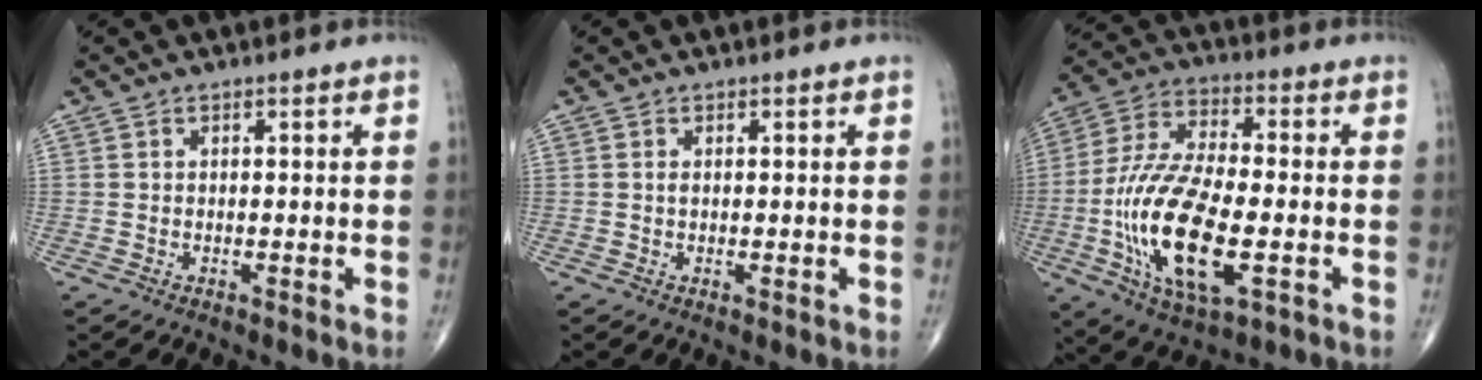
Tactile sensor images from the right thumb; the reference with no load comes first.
{"total": 0.6, "force": [0.1, 0.2, 0.6], "torque": [-0.015, -0.003, 0.003]}
{"total": 20.3, "force": [-4.7, 8.2, 18.0], "torque": [-0.365, 0.007, -0.077]}